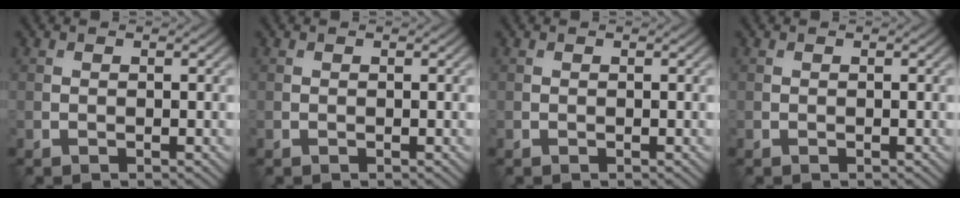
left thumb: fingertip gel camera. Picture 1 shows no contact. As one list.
[{"total": 0.0}, {"total": 0.0}, {"total": 0.0}]